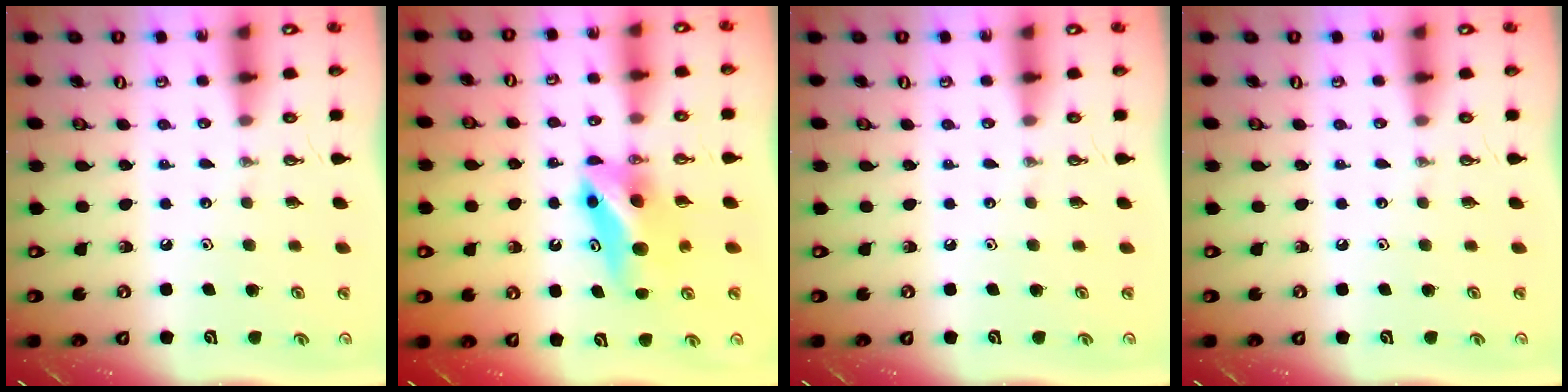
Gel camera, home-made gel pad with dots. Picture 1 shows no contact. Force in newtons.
{"total": 8.0, "press": 7.2, "slide": 3.4}
{"total": 0.0}
{"total": 0.0}